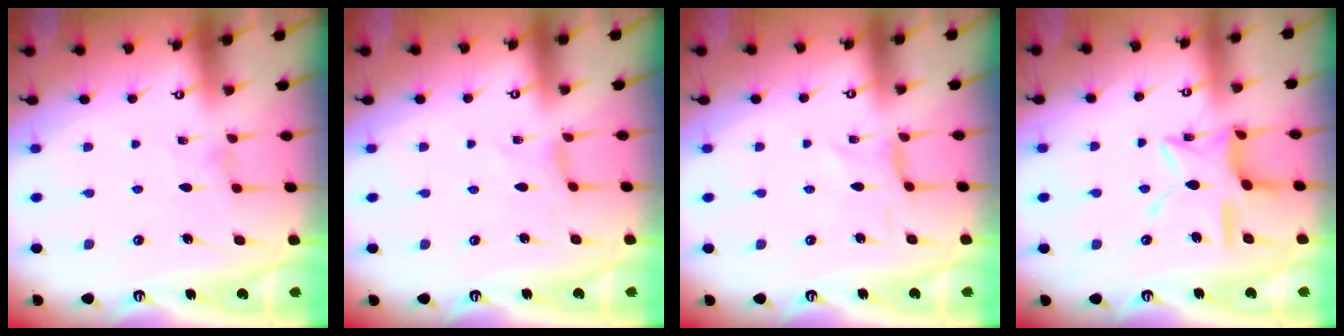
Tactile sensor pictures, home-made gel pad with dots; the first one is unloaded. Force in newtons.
{"total": 0.0}
{"total": 0.0}
{"total": 12.6, "press": 12.6, "slide": 0.8}